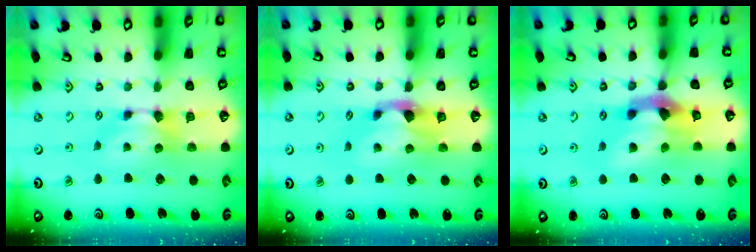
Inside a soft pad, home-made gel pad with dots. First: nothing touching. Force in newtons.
{"total": 2.1, "press": 1.7, "slide": 1.2}
{"total": 7.7, "press": 7.3, "slide": 2.4}